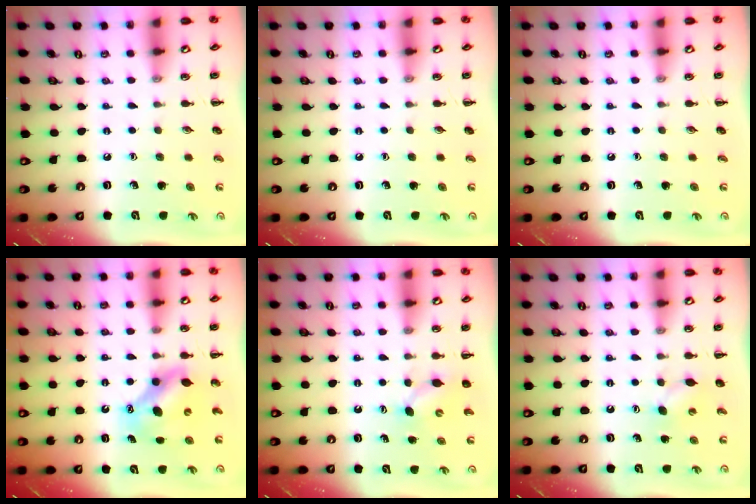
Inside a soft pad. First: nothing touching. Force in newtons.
{"total": 0.0}
{"total": 0.0}
{"total": 7.4, "press": 7.3, "slide": 1.2}
{"total": 3.9, "press": 3.8, "slide": 1.1}
{"total": 4.7, "press": 4.6, "slide": 1.2}